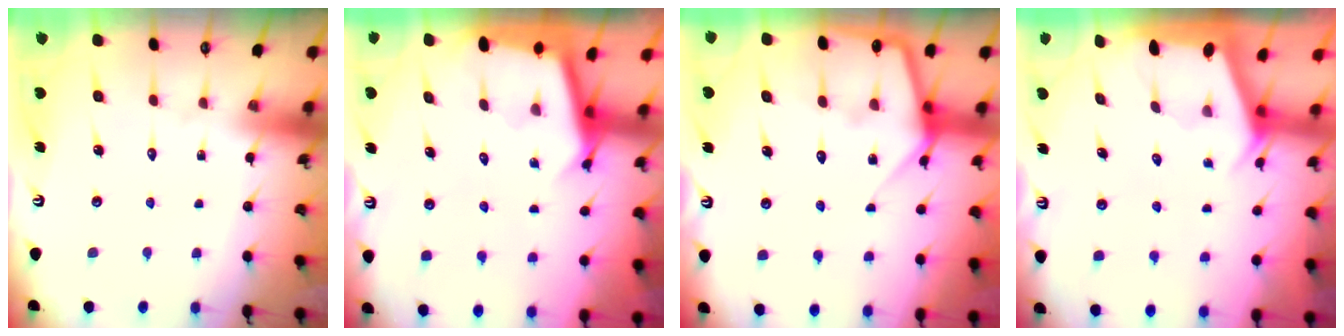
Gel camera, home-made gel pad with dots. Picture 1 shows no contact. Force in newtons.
{"total": 3.0, "press": 3.0, "slide": 0.0}
{"total": 9.2, "press": 9.2, "slide": 0.7}
{"total": 2.0, "press": 1.9, "slide": 0.3}